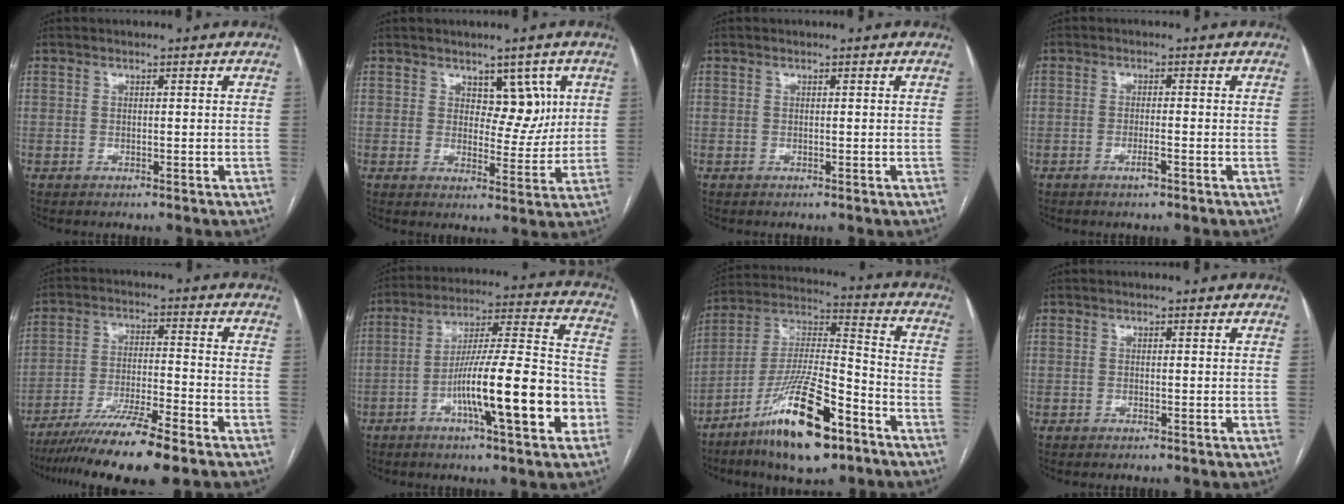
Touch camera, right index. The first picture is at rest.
{"total": 5.5, "force": [2.3, 3.2, 3.8], "torque": [-0.038, 0.003, 0.036]}
{"total": 0.0}
{"total": 1.9, "force": [-1.1, 0.2, 1.6], "torque": [-0.029, -0.001, -0.019]}
{"total": 13.4, "force": [-10.3, -0.1, 8.5], "torque": [-0.148, -0.029, -0.174]}
{"total": 17.9, "force": [-6.4, 1.8, 16.7], "torque": [-0.272, 0.007, -0.099]}
{"total": 18.0, "force": [-10.6, 3.9, 14.0], "torque": [-0.276, -0.013, -0.186]}
{"total": 0.0}